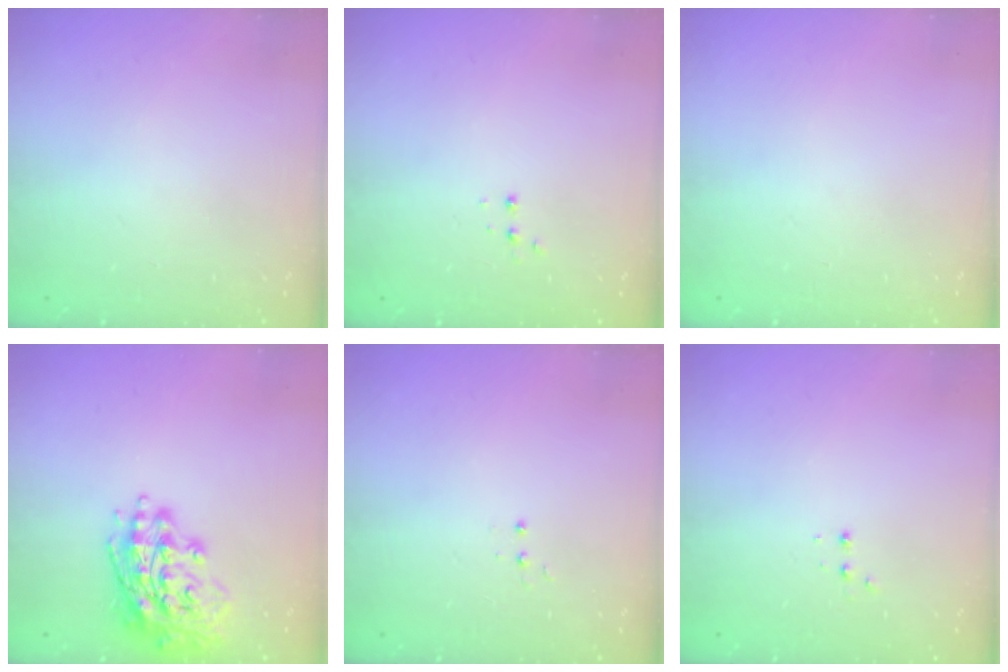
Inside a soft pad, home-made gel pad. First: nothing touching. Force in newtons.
{"total": 3.0, "press": 2.9, "slide": 0.7}
{"total": 0.0}
{"total": 16.2, "press": 16.0, "slide": 2.6}
{"total": 3.1, "press": 3.0, "slide": 0.8}
{"total": 2.4, "press": 2.2, "slide": 0.9}